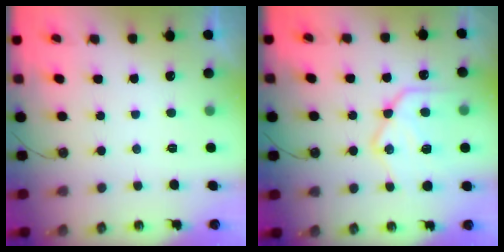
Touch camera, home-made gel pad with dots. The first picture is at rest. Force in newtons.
{"total": 18.0, "press": 17.9, "slide": 1.9}